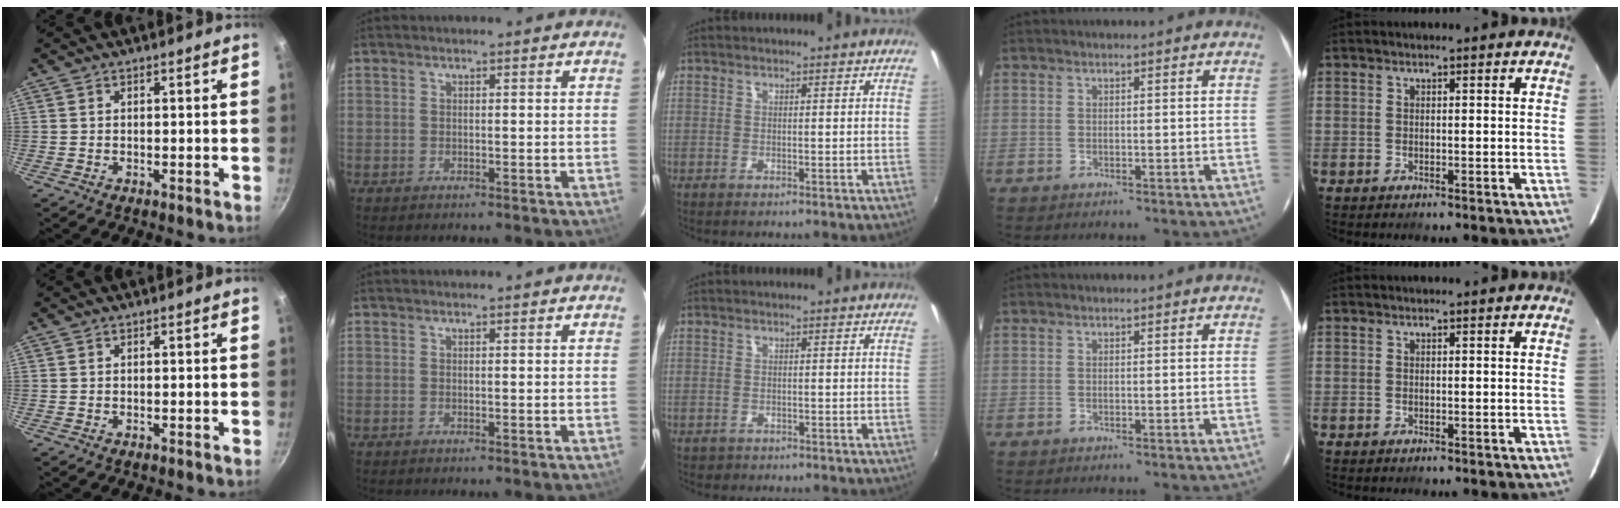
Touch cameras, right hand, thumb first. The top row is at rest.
{"middle": {"total": 1.3, "force": [-0.8, 1.0, 0.2], "torque": [-0.008, -0.004, -0.010]}}